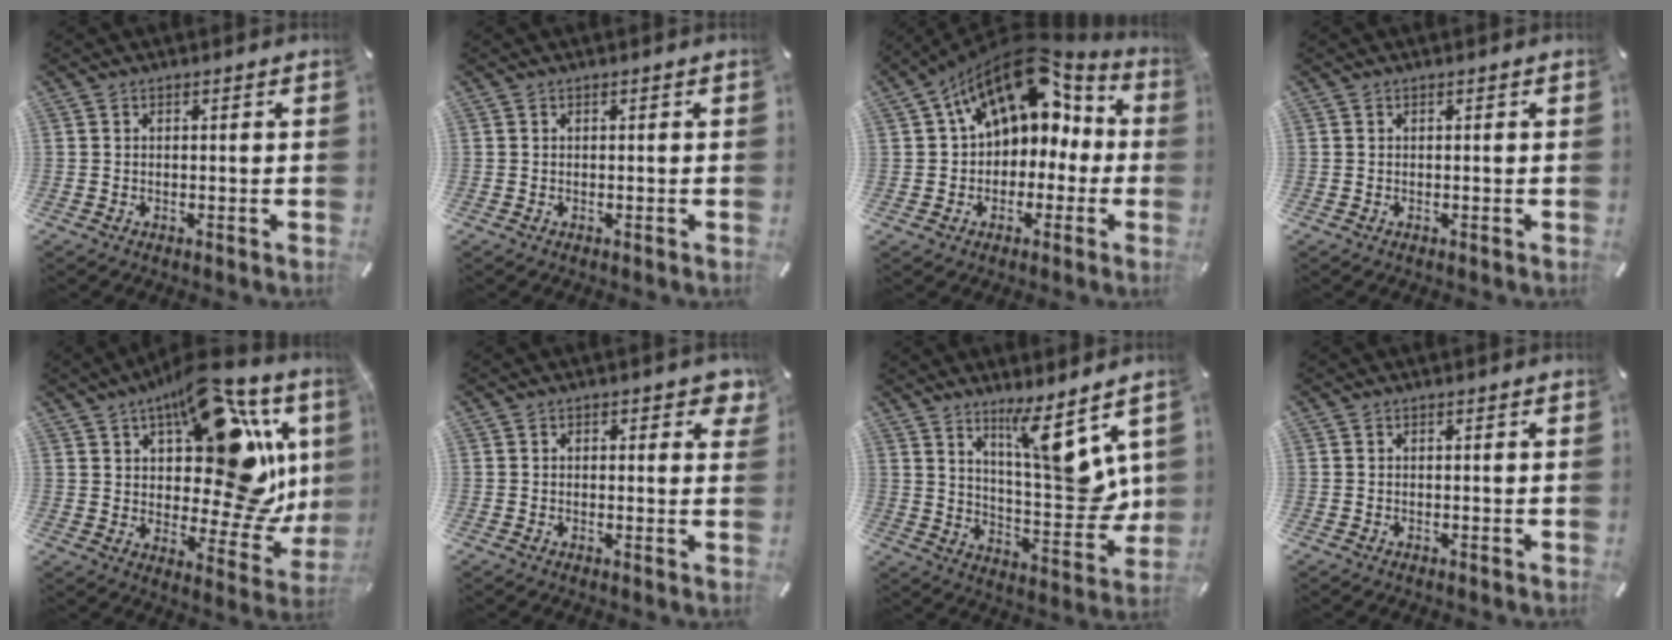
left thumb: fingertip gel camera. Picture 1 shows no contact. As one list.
[{"total": 0.0}, {"total": 16.5, "force": [7.1, 11.3, 9.6], "torque": [-0.159, -0.038, 0.124]}, {"total": 0.0}, {"total": 24.4, "force": [8.6, 11.6, 19.7], "torque": [-0.281, -0.067, 0.139]}, {"total": 2.4, "force": [1.0, 1.5, 1.6], "torque": [-0.013, -0.002, 0.012]}, {"total": 14.8, "force": [8.6, 3.9, 11.3], "torque": [-0.149, -0.082, 0.144]}, {"total": 0.0}]